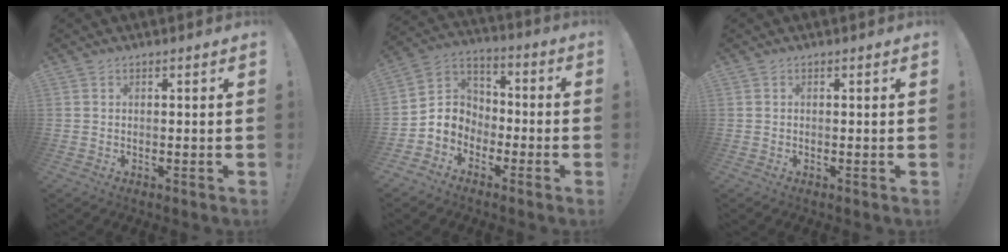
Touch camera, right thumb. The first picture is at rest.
{"total": 7.8, "force": [-4.4, 6.3, 1.2], "torque": [-0.029, 0.020, -0.076]}
{"total": 0.0}